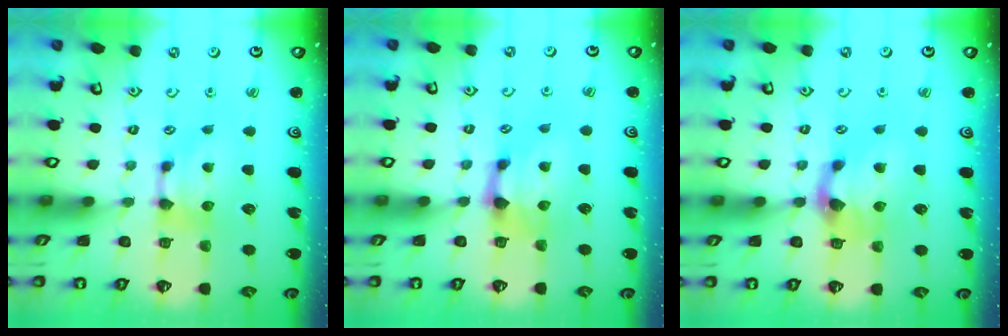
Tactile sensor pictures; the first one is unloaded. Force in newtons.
{"total": 1.5, "press": 0.8, "slide": 1.3}
{"total": 2.9, "press": 2.2, "slide": 2.0}